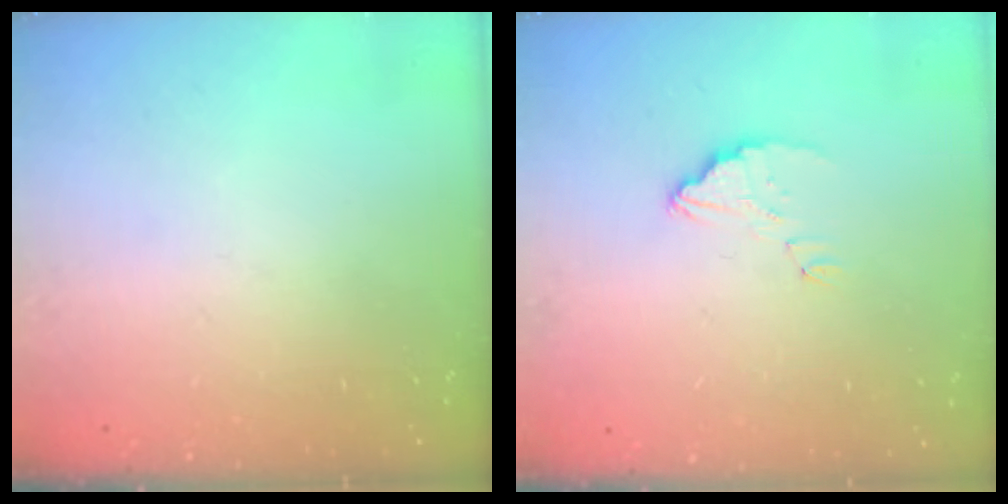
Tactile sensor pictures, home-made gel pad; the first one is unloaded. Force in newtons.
{"total": 3.0, "press": 3.0, "slide": 0.2}